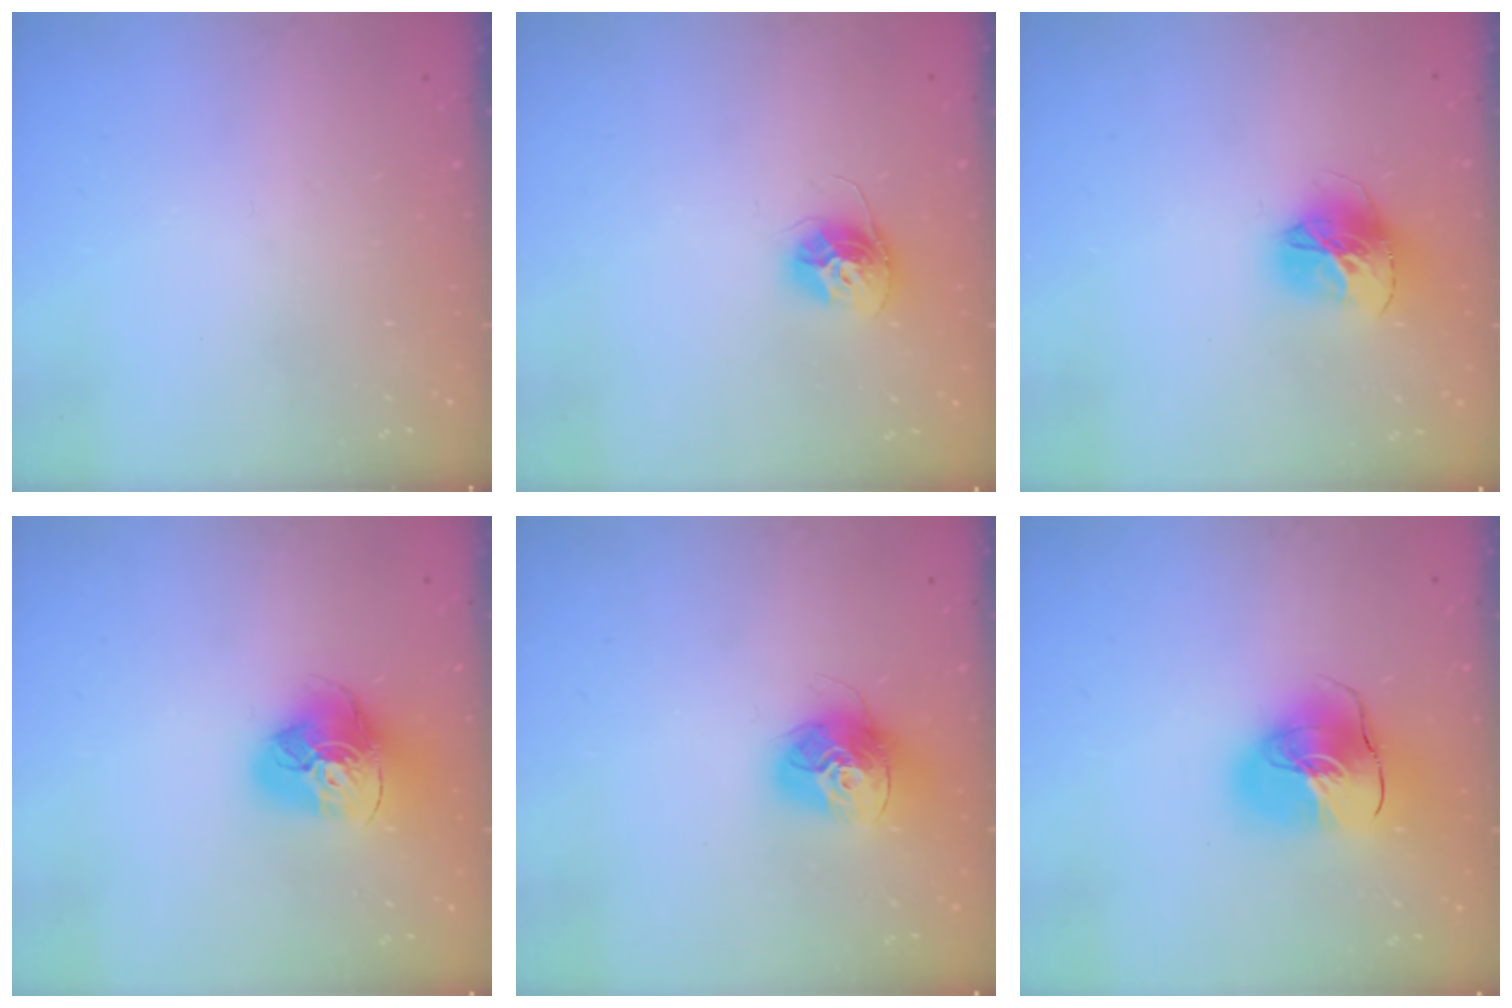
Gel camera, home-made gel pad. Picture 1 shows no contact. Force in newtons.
{"total": 11.3, "press": 11.2, "slide": 0.8}
{"total": 15.1, "press": 15.0, "slide": 1.5}
{"total": 15.5, "press": 15.4, "slide": 1.7}
{"total": 14.5, "press": 14.4, "slide": 1.4}
{"total": 16.2, "press": 16.0, "slide": 2.3}